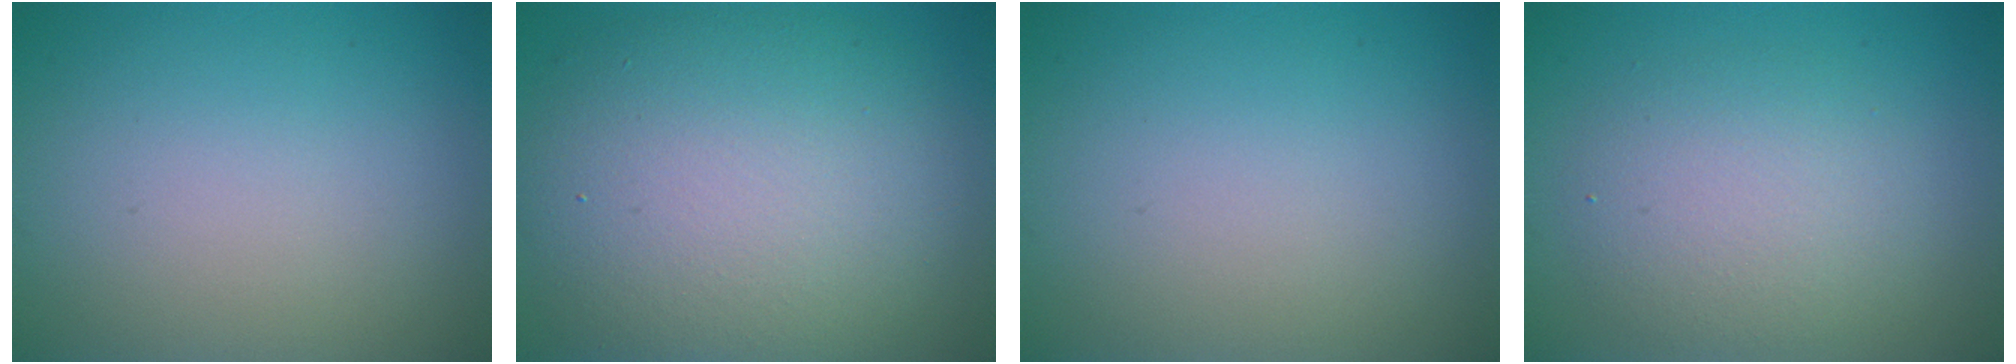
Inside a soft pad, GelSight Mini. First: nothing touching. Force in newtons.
{"total": 11.2, "press": 11.2, "slide": 0.4}
{"total": 0.0}
{"total": 4.0, "press": 4.0, "slide": 0.1}